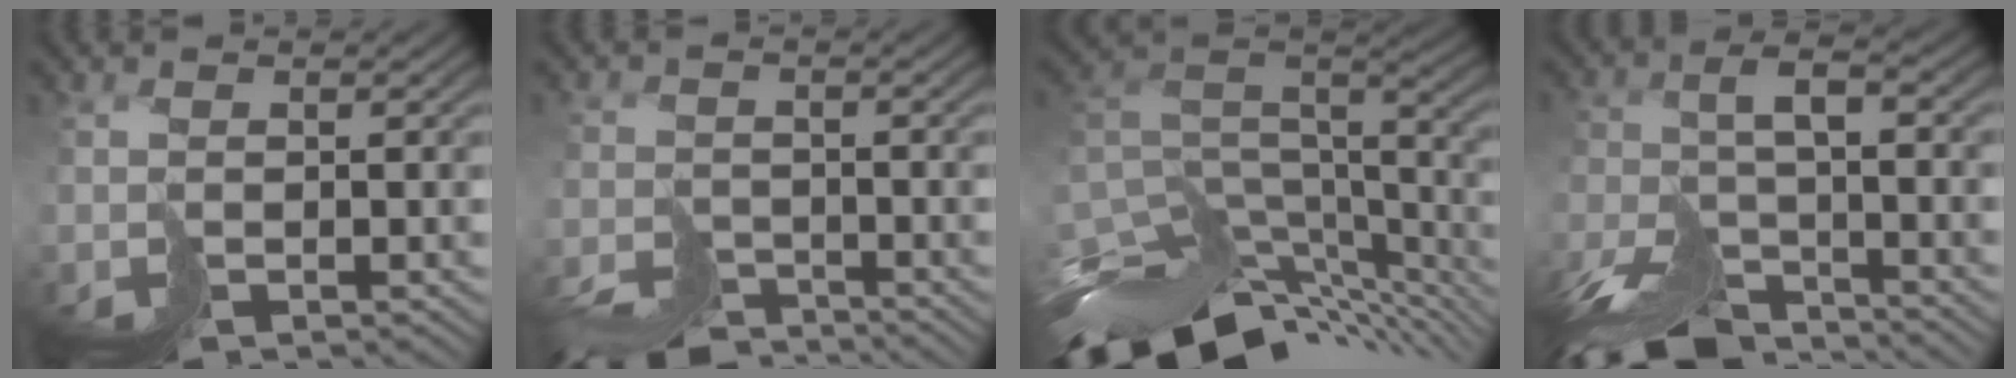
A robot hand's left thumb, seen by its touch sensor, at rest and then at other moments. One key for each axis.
{"total": 6.8, "fx": -6.4, "fy": 1.8, "fz": 1.3, "tx": -0.020, "ty": -0.009, "tz": -0.123}
{"total": 13.0, "fx": -8.5, "fy": 5.5, "fz": 8.1, "tx": -0.179, "ty": 0.001, "tz": -0.137}
{"total": 10.3, "fx": -8.1, "fy": 3.4, "fz": 5.4, "tx": -0.112, "ty": -0.010, "tz": -0.158}